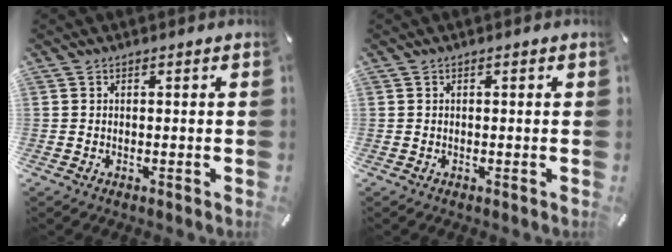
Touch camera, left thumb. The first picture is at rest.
{"total": 0.0}